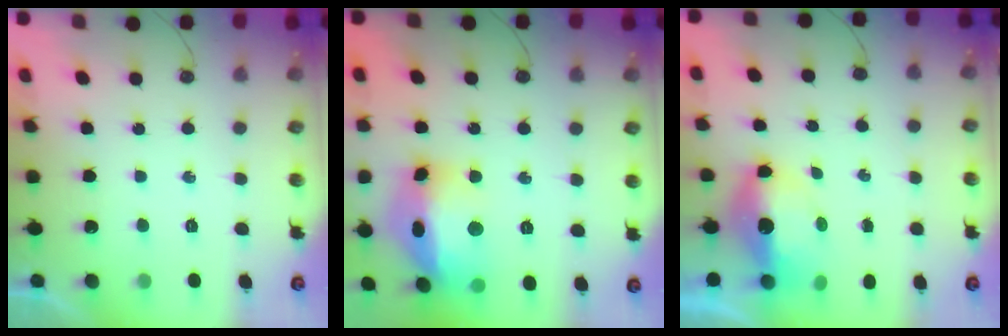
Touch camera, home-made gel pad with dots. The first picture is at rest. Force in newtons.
{"total": 18.8, "press": 18.7, "slide": 1.9}
{"total": 7.8, "press": 7.7, "slide": 1.4}